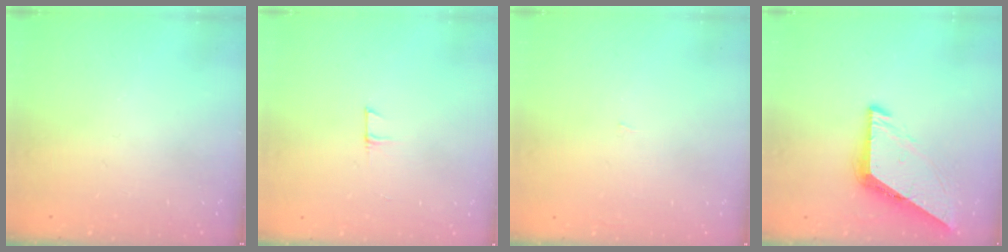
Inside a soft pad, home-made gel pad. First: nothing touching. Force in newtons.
{"total": 3.9, "press": 3.9, "slide": 0.3}
{"total": 0.9, "press": 0.9, "slide": 0.0}
{"total": 7.0, "press": 7.0, "slide": 0.5}